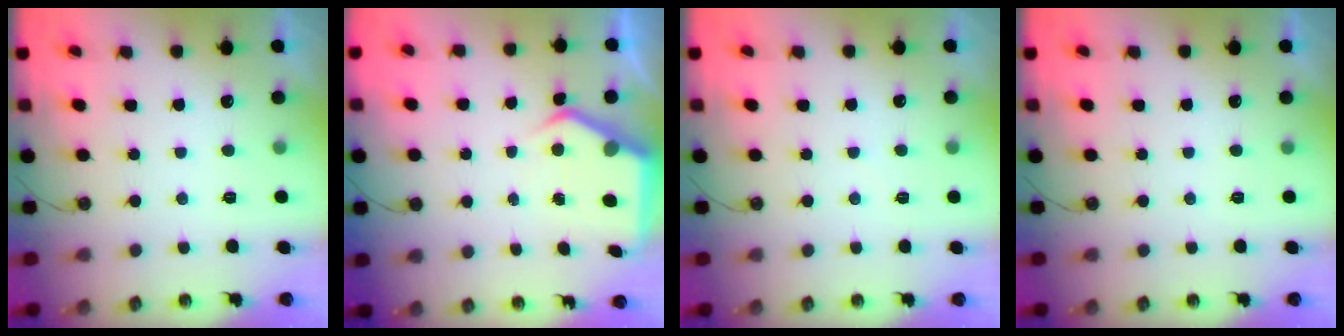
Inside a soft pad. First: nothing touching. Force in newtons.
{"total": 6.2, "press": 6.2, "slide": 0.2}
{"total": 3.3, "press": 3.2, "slide": 0.5}
{"total": 0.0}